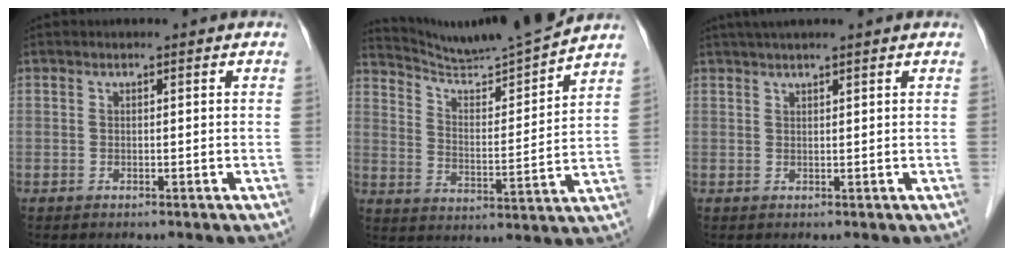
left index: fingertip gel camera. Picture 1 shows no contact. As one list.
[{"total": 13.4, "force": [12.9, -2.0, 3.0], "torque": [-0.054, -0.021, 0.213]}, {"total": 6.2, "force": [5.2, -0.4, 3.4], "torque": [-0.047, 0.039, 0.080]}]